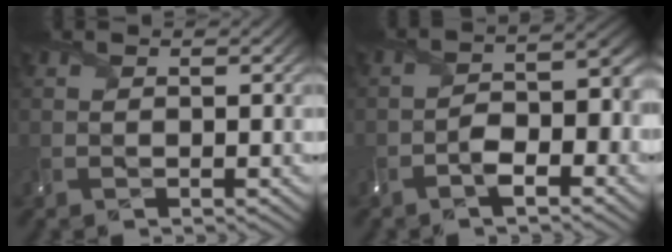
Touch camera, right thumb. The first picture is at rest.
{"total": 6.1, "force": [-2.8, 2.8, 4.7], "torque": [-0.076, 0.000, -0.055]}